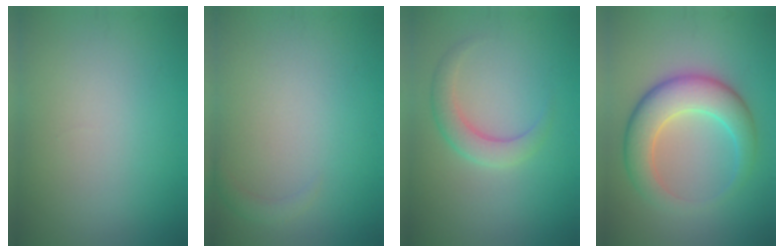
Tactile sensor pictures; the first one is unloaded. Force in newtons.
{"total": 0.9, "press": 0.9, "slide": 0.1}
{"total": 2.8, "press": 2.8, "slide": 0.1}
{"total": 6.4, "press": 6.4, "slide": 0.3}